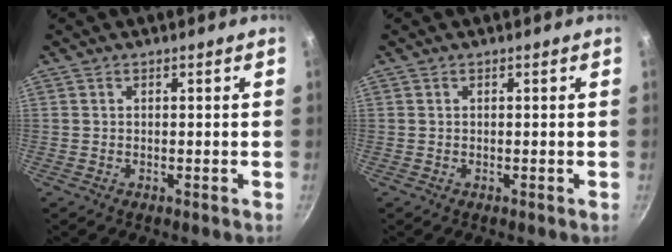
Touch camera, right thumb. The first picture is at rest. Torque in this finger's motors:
{"motor_torque": [-0.03, -0.04, 0.03, 0.02, 0.00]}